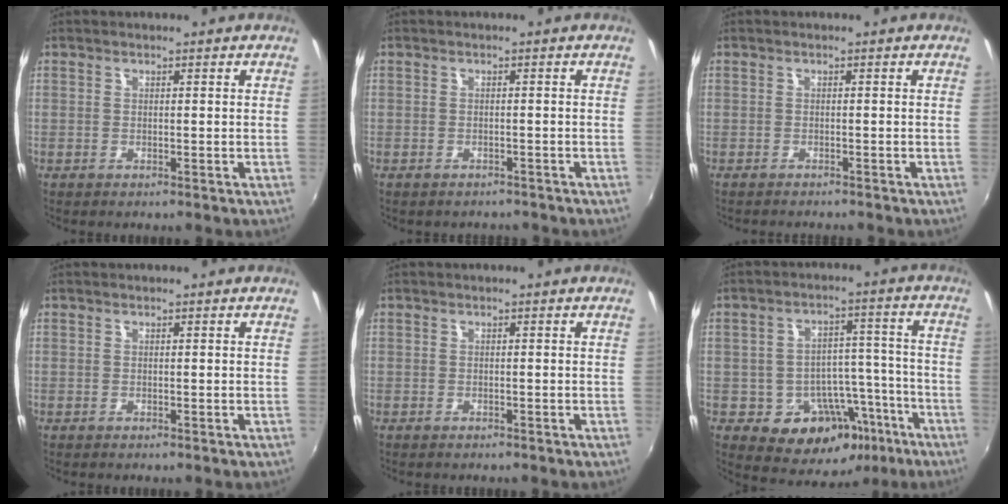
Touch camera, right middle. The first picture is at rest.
{"total": 2.6, "force": [-2.3, 1.1, 0.5], "torque": [-0.016, -0.013, -0.030]}
{"total": 2.1, "force": [-2.0, 0.2, 0.5], "torque": [-0.020, -0.014, -0.033]}
{"total": 0.0}
{"total": 0.6, "force": [-0.5, 0.2, 0.0], "torque": [-0.004, -0.002, -0.008]}
{"total": 14.0, "force": [-7.0, 10.3, 6.4], "torque": [-0.111, 0.033, -0.069]}